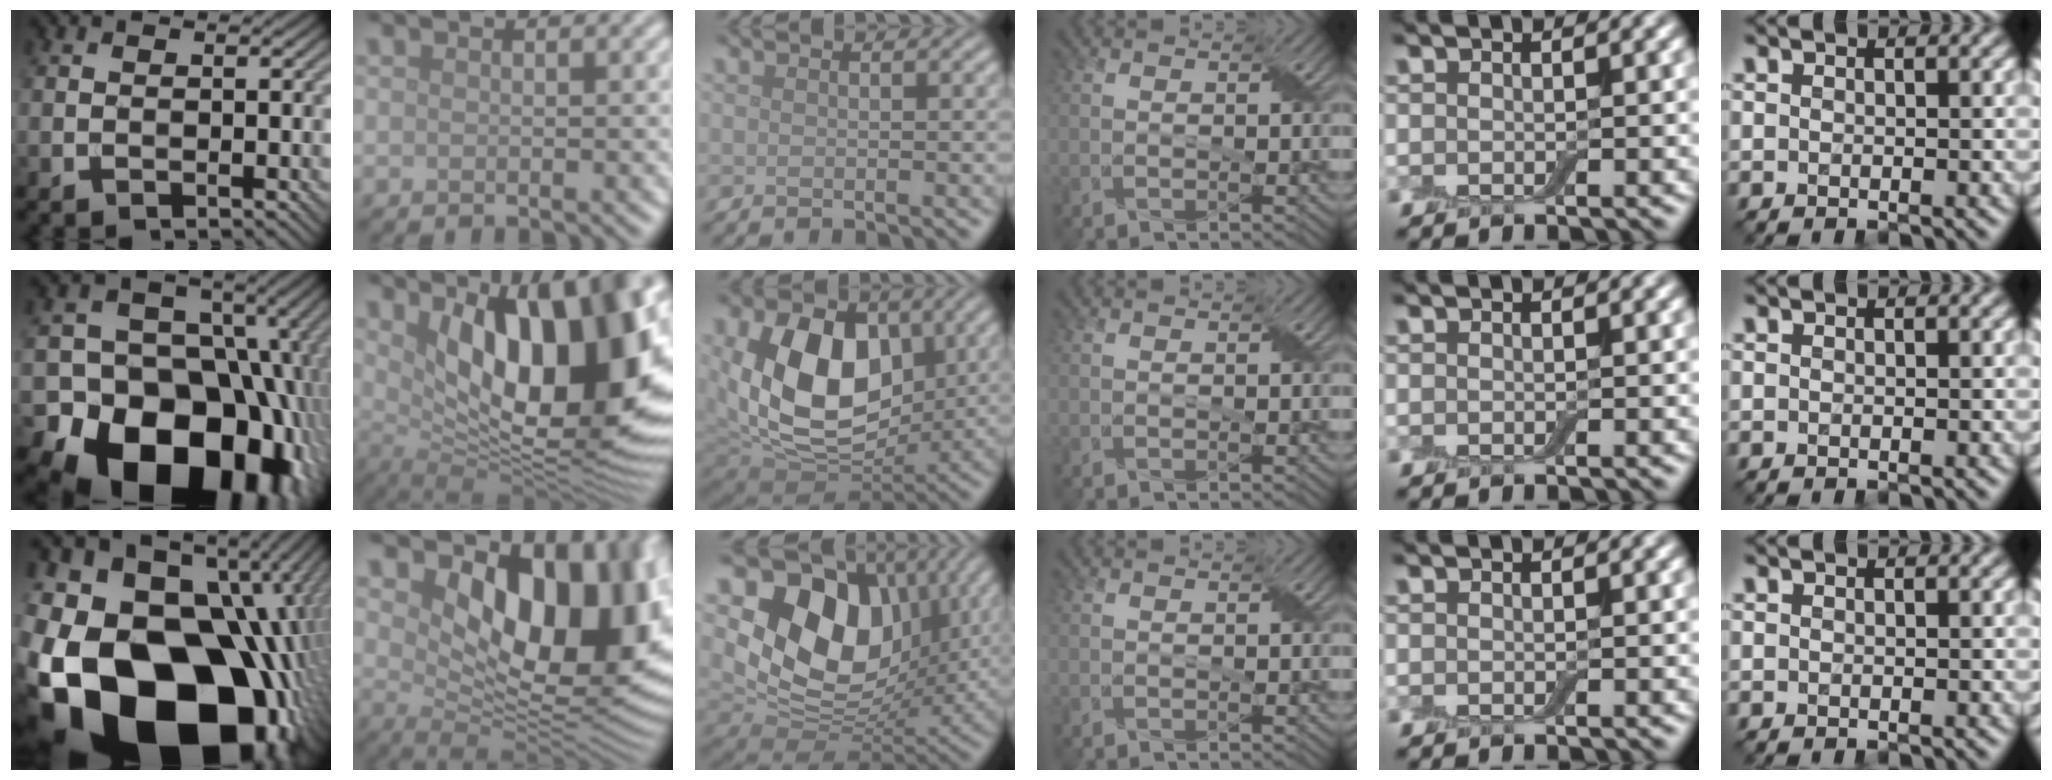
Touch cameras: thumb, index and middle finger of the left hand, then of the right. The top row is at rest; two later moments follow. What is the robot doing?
{"motion": "peel", "object": "aluminum foil"}